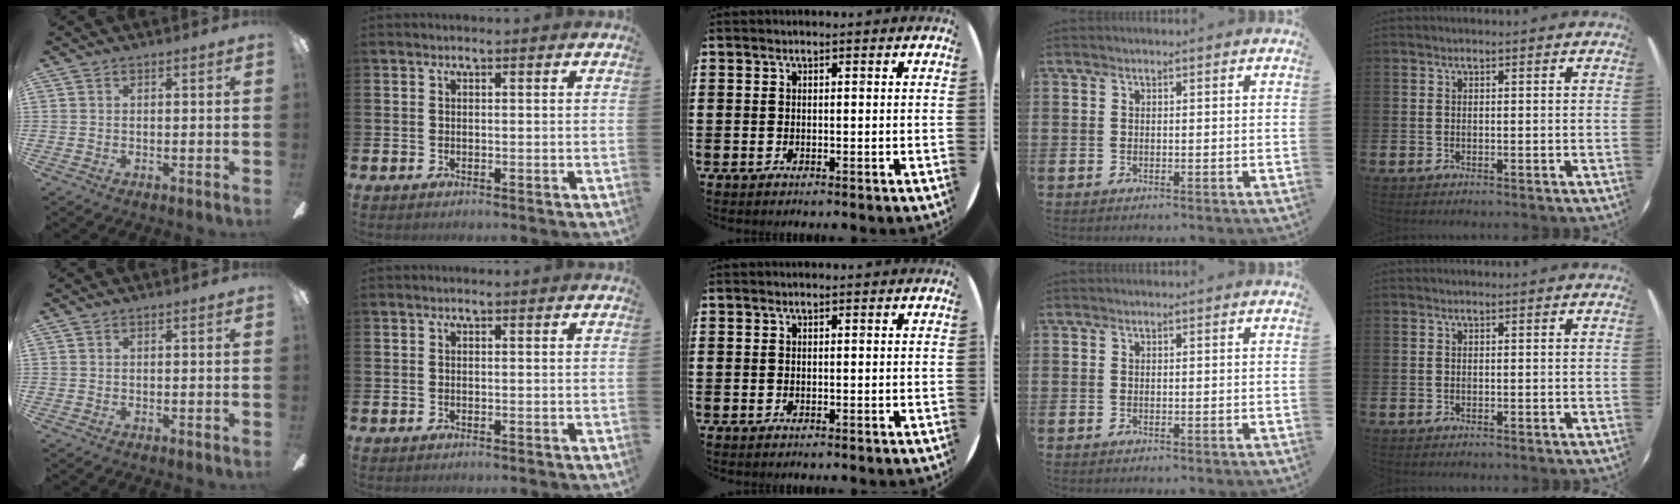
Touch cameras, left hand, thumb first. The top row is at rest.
{}